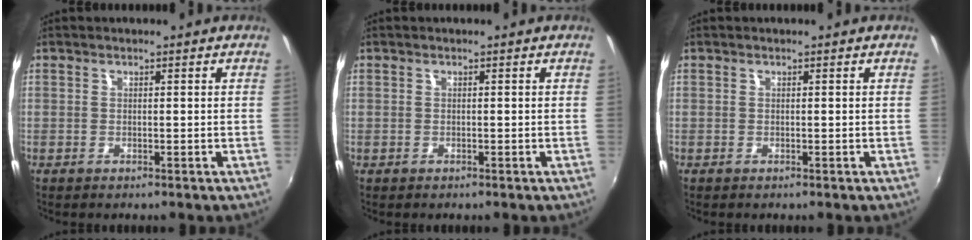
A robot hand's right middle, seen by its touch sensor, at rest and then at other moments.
{"total": 0.0}
{"total": 0.0}